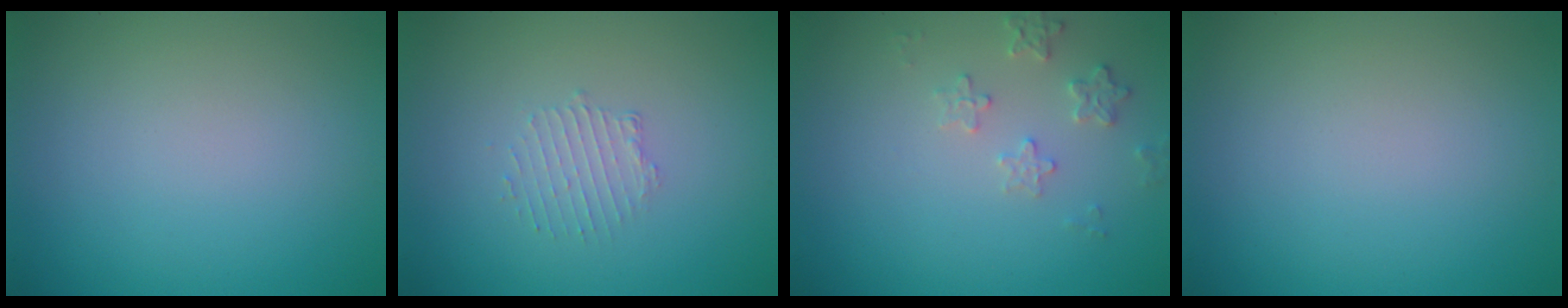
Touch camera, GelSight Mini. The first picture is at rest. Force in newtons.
{"total": 1.3, "press": 0.7, "slide": 1.1}
{"total": 1.9, "press": 1.8, "slide": 0.2}
{"total": 0.0}